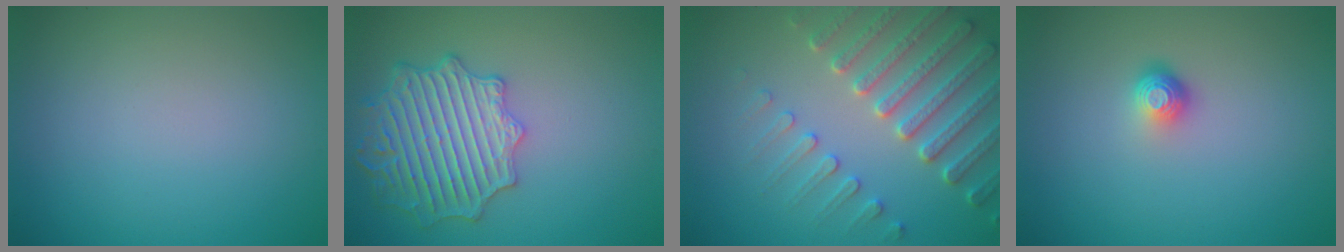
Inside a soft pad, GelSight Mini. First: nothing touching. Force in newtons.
{"total": 5.7, "press": 5.3, "slide": 2.1}
{"total": 5.4, "press": 4.8, "slide": 2.5}
{"total": 1.8, "press": 1.2, "slide": 1.3}